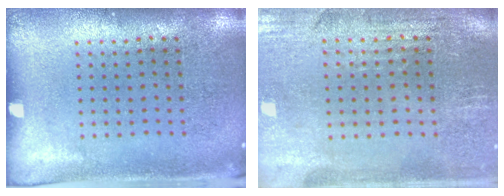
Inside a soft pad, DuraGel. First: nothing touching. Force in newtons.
{"total": 0.8, "press": 0.7, "slide": 0.5}